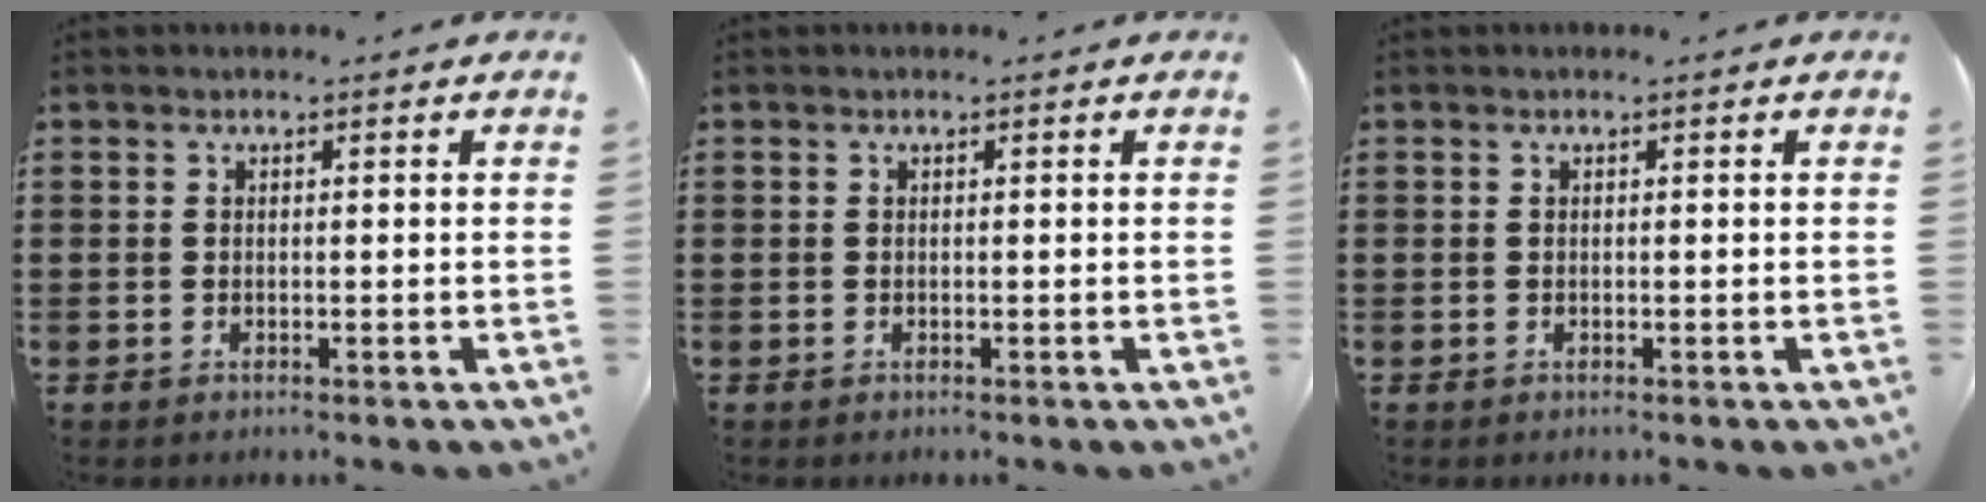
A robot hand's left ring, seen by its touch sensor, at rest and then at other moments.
{"total": 0.0}
{"total": 0.0}